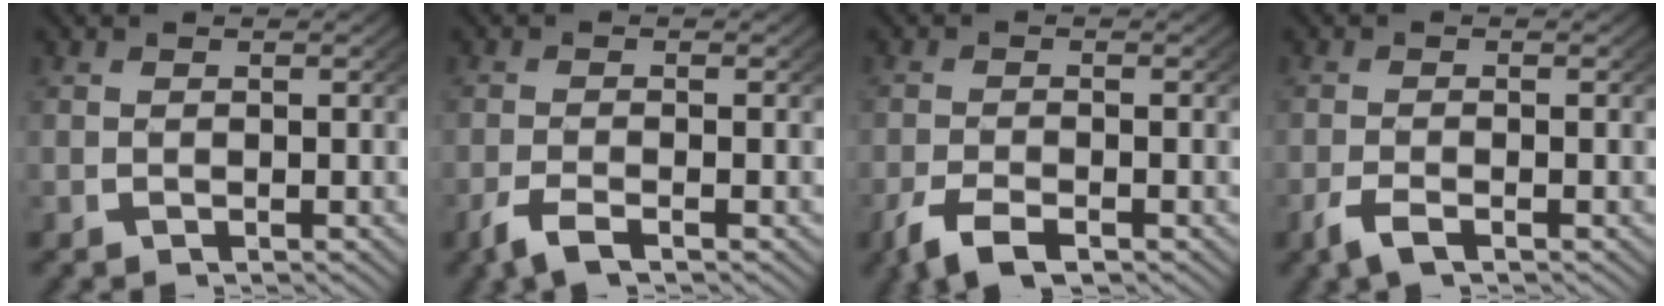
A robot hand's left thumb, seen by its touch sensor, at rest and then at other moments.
{"total": 2.5, "force": [-1.8, 0.9, 1.5], "torque": [-0.038, -0.005, -0.033]}
{"total": 3.4, "force": [-2.4, 1.6, 1.8], "torque": [-0.047, -0.012, -0.040]}
{"total": 2.1, "force": [-1.4, 0.8, 1.3], "torque": [-0.033, -0.005, -0.028]}